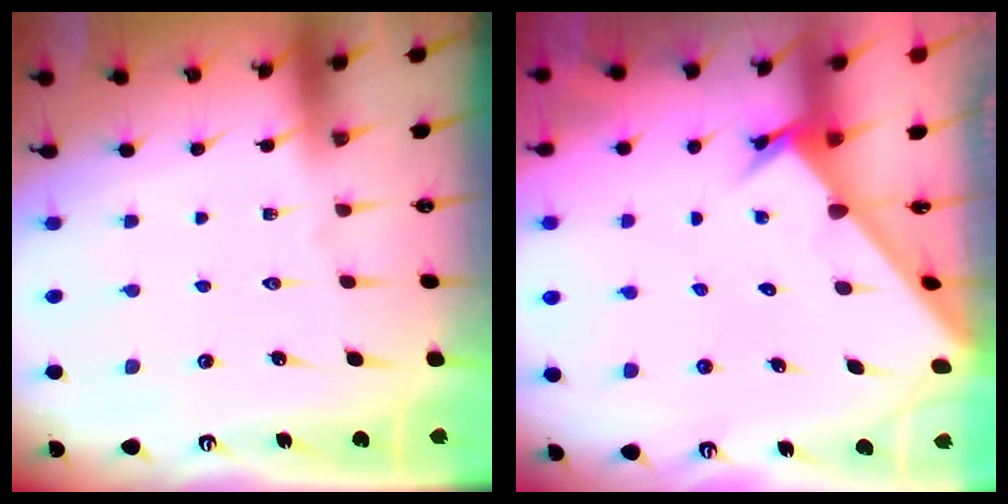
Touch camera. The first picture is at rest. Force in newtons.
{"total": 2.8, "press": 2.8, "slide": 0.3}